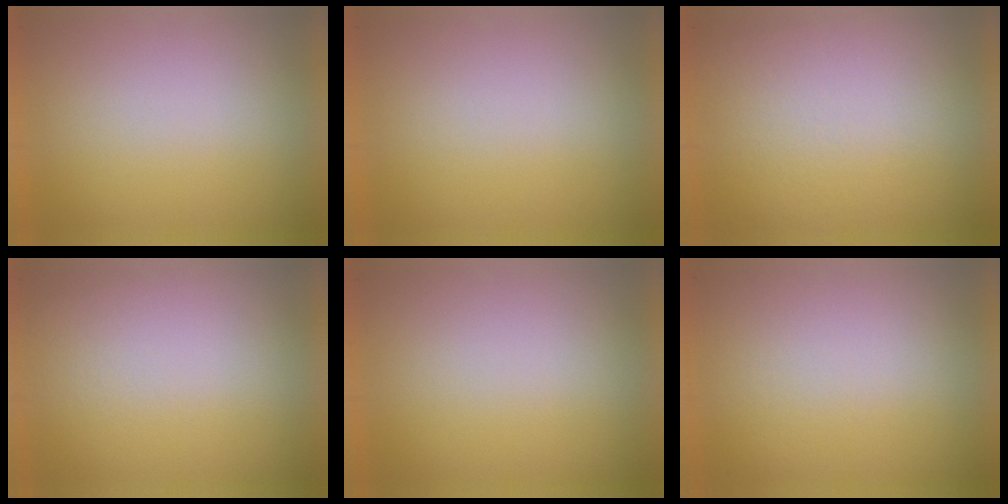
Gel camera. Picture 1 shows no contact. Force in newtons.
{"total": 0.0}
{"total": 2.9}
{"total": 1.0}
{"total": 0.0}
{"total": 2.3}